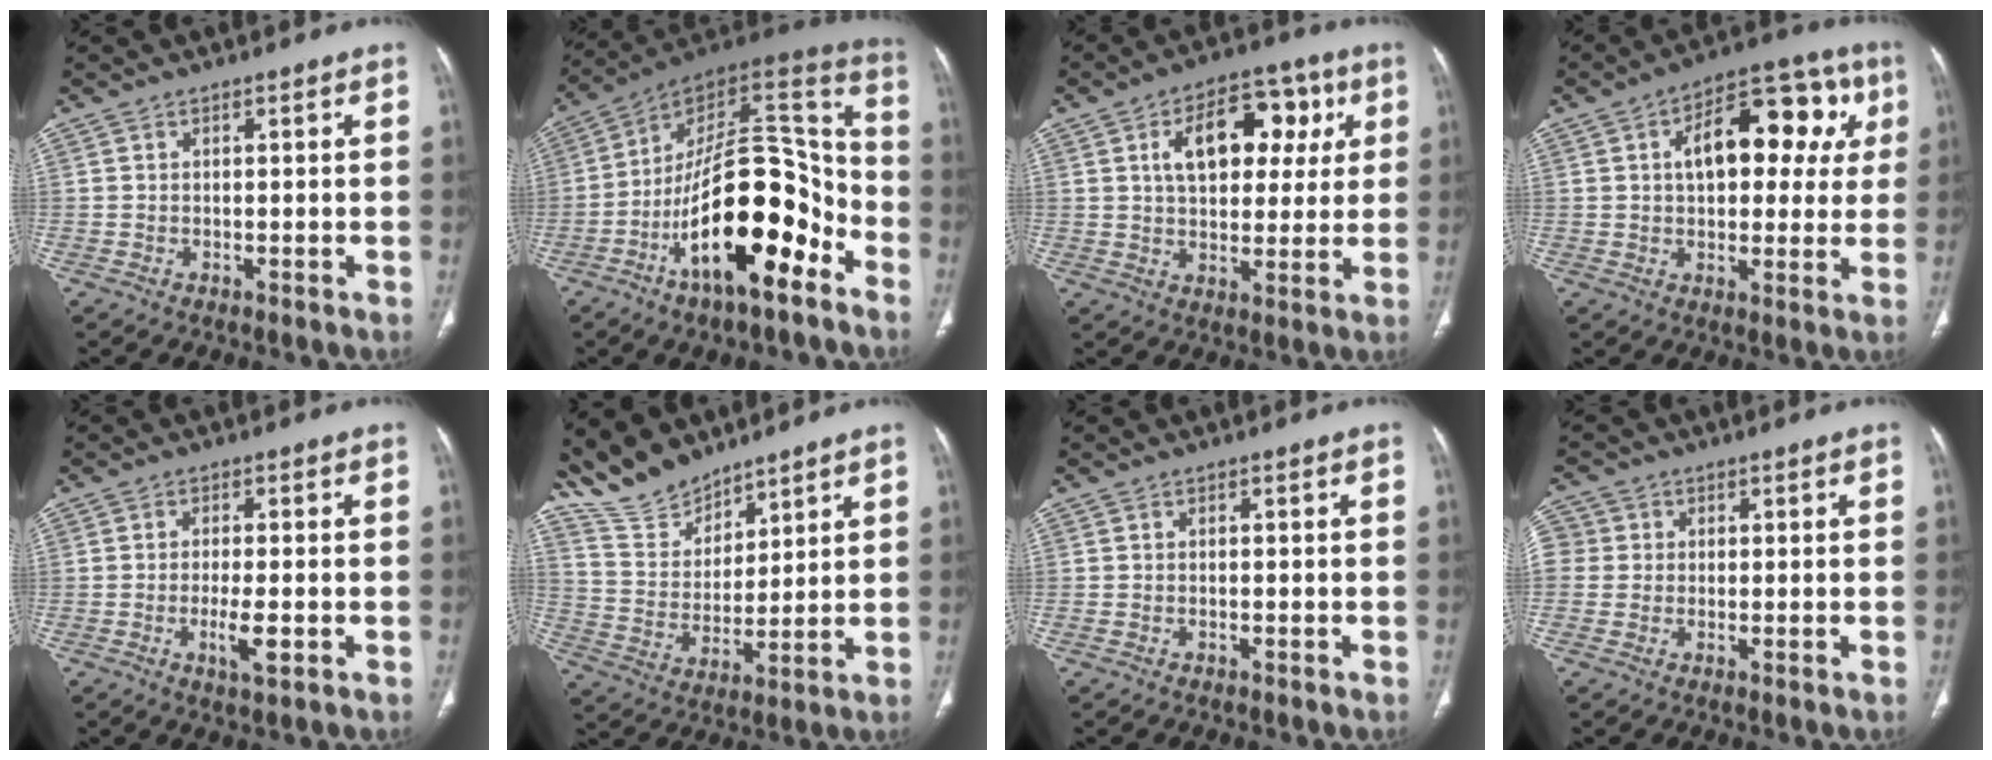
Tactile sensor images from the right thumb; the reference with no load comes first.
{"total": 25.6, "force": [-11.4, 10.4, 20.4], "torque": [-0.326, 0.081, -0.185]}
{"total": 15.1, "force": [4.5, 9.1, 11.2], "torque": [-0.122, 0.011, 0.067]}
{"total": 17.6, "force": [4.4, 9.9, 13.8], "torque": [-0.137, 0.028, 0.056]}
{"total": 4.5, "force": [-1.3, 1.1, 4.2], "torque": [-0.081, -0.007, -0.023]}
{"total": 11.3, "force": [10.1, 4.4, 2.7], "torque": [-0.035, -0.051, 0.208]}
{"total": 0.0}
{"total": 6.0, "force": [0.5, 5.7, 1.8], "torque": [-0.039, 0.019, 0.009]}